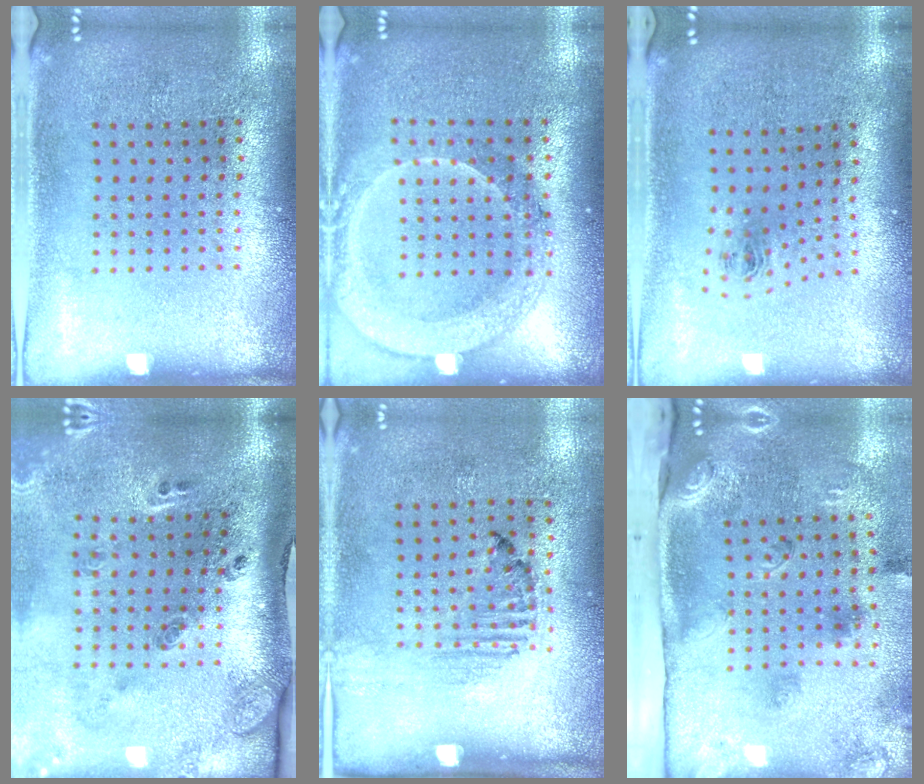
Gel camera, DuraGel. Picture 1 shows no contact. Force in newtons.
{"total": 2.1, "press": 2.0, "slide": 0.7}
{"total": 0.9, "press": 0.4, "slide": 0.8}
{"total": 3.1, "press": 1.8, "slide": 2.5}
{"total": 1.5, "press": 1.2, "slide": 1.0}
{"total": 3.2, "press": 2.0, "slide": 2.6}